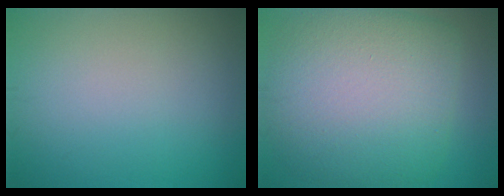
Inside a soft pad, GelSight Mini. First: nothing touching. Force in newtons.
{"total": 11.6, "press": 11.6, "slide": 0.3}